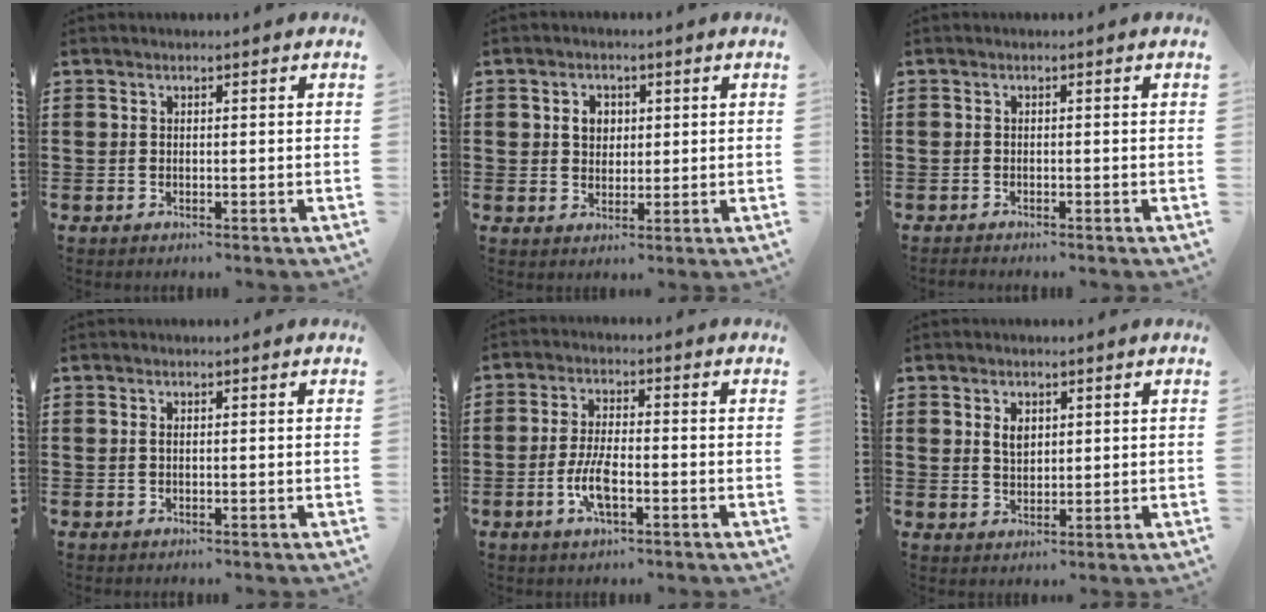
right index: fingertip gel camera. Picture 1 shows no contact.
{"total": 3.0, "force": [0.7, 2.5, 1.6], "torque": [-0.040, 0.012, 0.010]}
{"total": 0.6, "force": [-0.6, 0.1, 0.0], "torque": [0.000, 0.000, -0.013]}
{"total": 0.0}
{"total": 5.8, "force": [-2.0, 1.8, 5.1], "torque": [-0.114, -0.007, -0.040]}
{"total": 2.4, "force": [1.0, 1.5, 1.5], "torque": [-0.035, 0.005, 0.019]}